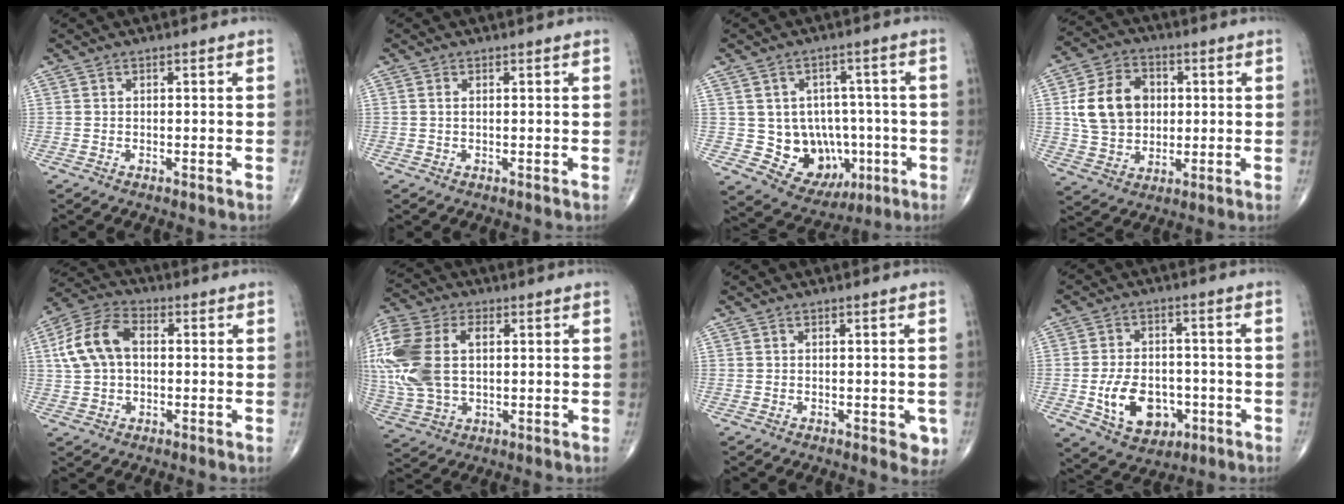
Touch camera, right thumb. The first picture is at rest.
{"total": 0.5, "force": [0.1, 0.2, 0.5], "torque": [-0.012, 0.001, 0.003]}
{"total": 12.7, "force": [-2.2, 10.7, 6.5], "torque": [-0.044, 0.021, -0.009]}
{"total": 13.5, "force": [1.9, 10.6, 8.1], "torque": [-0.119, 0.007, 0.035]}
{"total": 11.1, "force": [1.4, 7.2, 8.3], "torque": [-0.167, 0.029, 0.020]}
{"total": 19.6, "force": [2.4, 12.3, 15.1], "torque": [-0.373, 0.007, 0.046]}
{"total": 3.0, "force": [-0.6, 1.8, 2.3], "torque": [-0.007, -0.001, -0.005]}
{"total": 12.3, "force": [-3.5, 8.1, 8.5], "torque": [-0.132, 0.012, -0.051]}